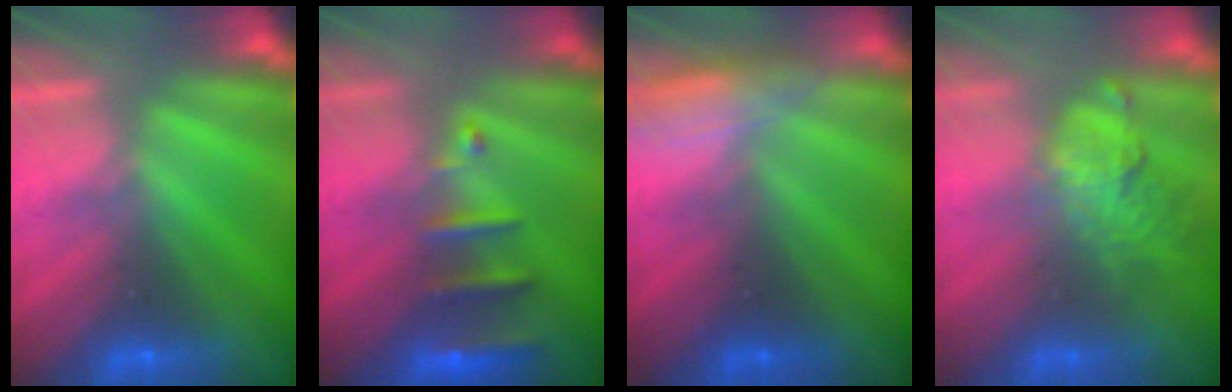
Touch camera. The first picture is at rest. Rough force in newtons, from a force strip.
{"total": 2.7}
{"total": 2.9}
{"total": 2.8}